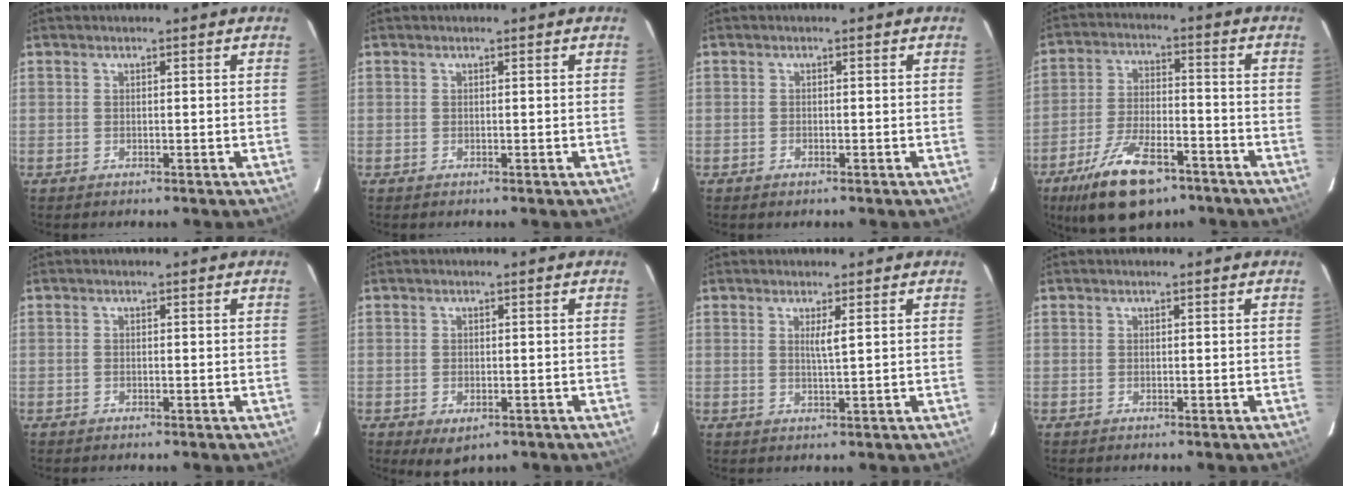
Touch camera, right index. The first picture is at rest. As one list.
[{"total": 0.0}, {"total": 0.6, "force": [-0.4, 0.2, 0.4], "torque": [-0.012, -0.002, -0.002]}, {"total": 12.6, "force": [-8.4, 4.6, 8.2], "torque": [-0.157, -0.013, -0.142]}, {"total": 0.0}, {"total": 3.4, "force": [-1.7, 1.9, 2.2], "torque": [-0.036, -0.007, -0.012]}, {"total": 1.8, "force": [0.7, -0.3, 1.6], "torque": [-0.032, -0.005, 0.012]}, {"total": 0.0}]